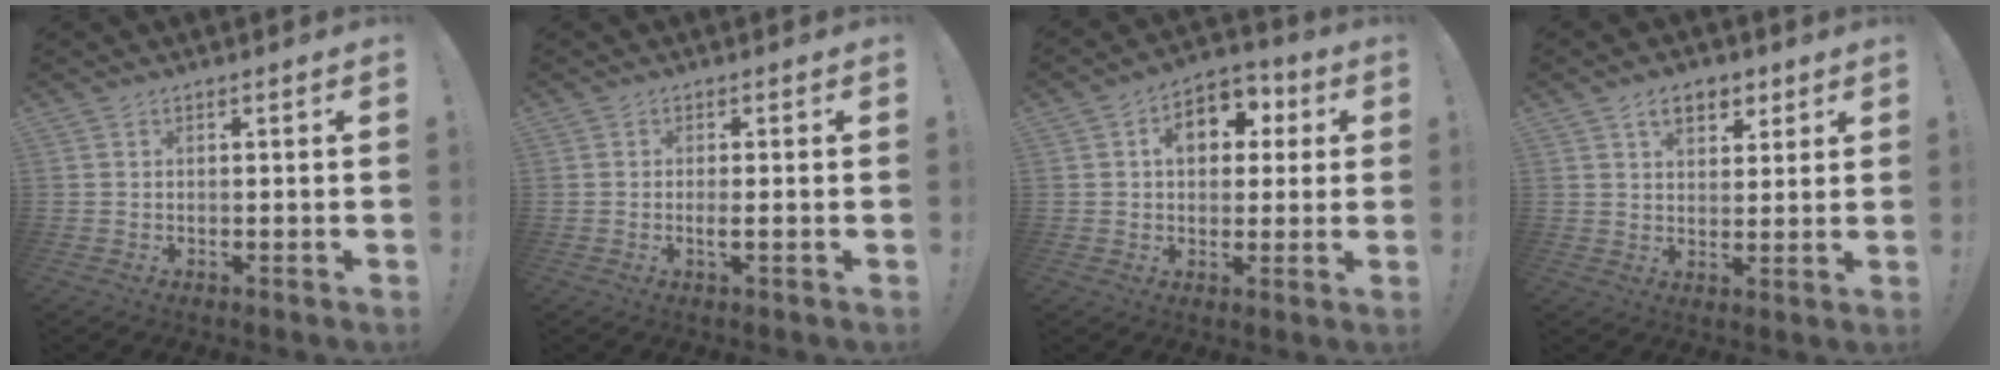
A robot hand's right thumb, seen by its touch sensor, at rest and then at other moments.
{"total": 2.0, "force": [-0.2, -0.1, 2.0], "torque": [-0.027, -0.006, -0.006]}
{"total": 11.2, "force": [3.0, 8.2, 7.0], "torque": [-0.088, -0.001, 0.053]}
{"total": 7.7, "force": [4.1, 5.0, 4.2], "torque": [-0.054, -0.009, 0.073]}